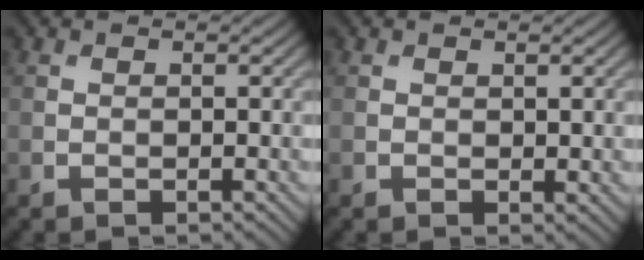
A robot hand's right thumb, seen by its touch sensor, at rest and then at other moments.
{"total": 0.6, "force": [0.3, 0.3, 0.4], "torque": [-0.003, 0.000, 0.006]}